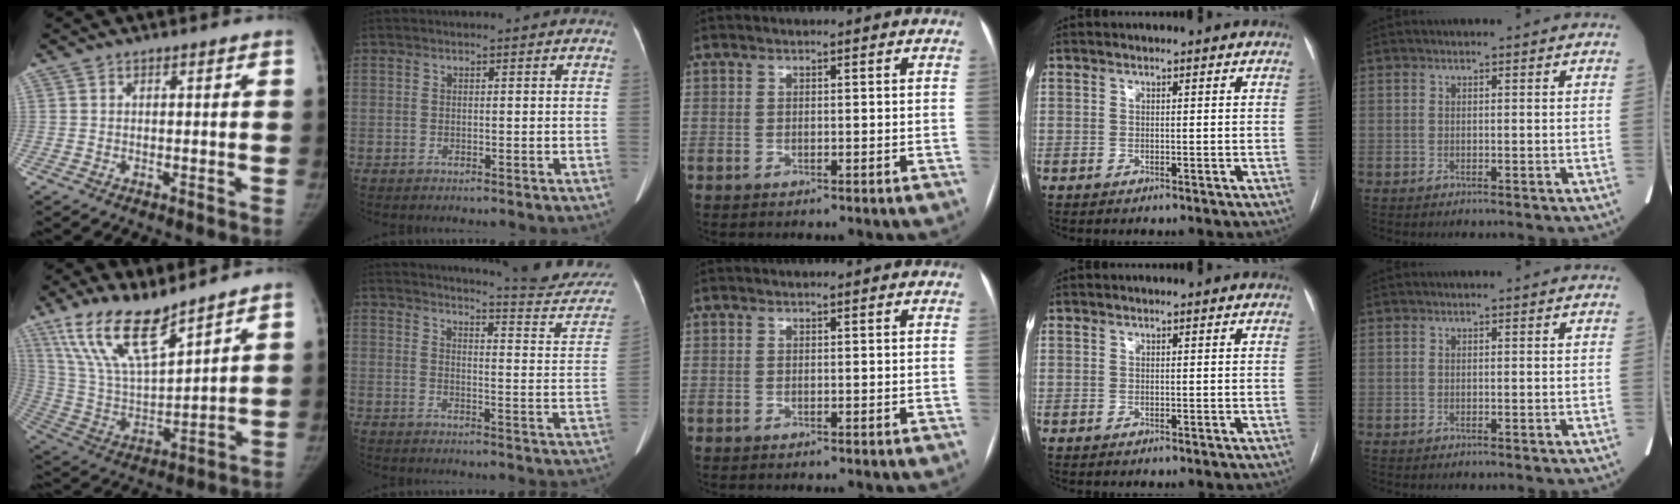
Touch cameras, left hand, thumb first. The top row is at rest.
{"thumb": {"total": 16.5, "force": [11.8, 4.8, 10.4], "torque": [-0.179, -0.058, 0.241]}, "index": {"total": 18.8, "force": [18.3, 0.7, 4.3], "torque": [-0.053, -0.104, 0.203]}}